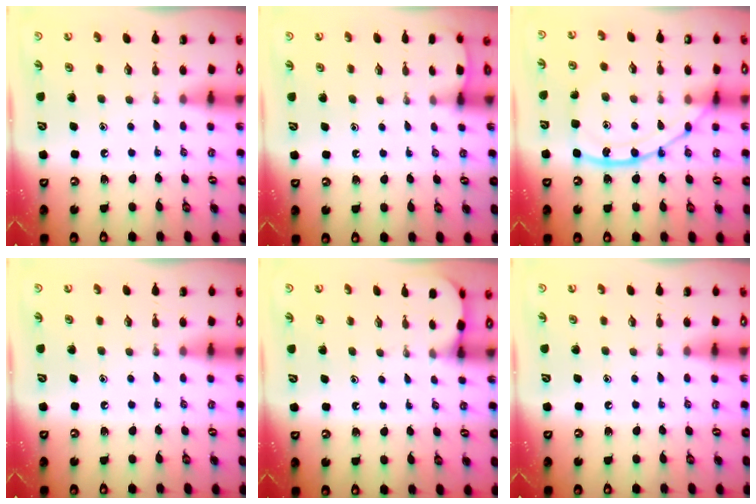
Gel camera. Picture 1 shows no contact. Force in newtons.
{"total": 2.2, "press": 2.2, "slide": 0.2}
{"total": 12.7, "press": 12.7, "slide": 0.2}
{"total": 0.0}
{"total": 1.4, "press": 1.4, "slide": 0.1}
{"total": 0.0}